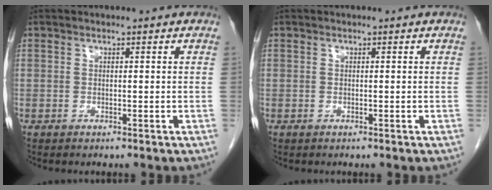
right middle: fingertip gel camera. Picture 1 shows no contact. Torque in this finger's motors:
{"motor_torque": [0.15, 0.00, 0.08, 0.01]}